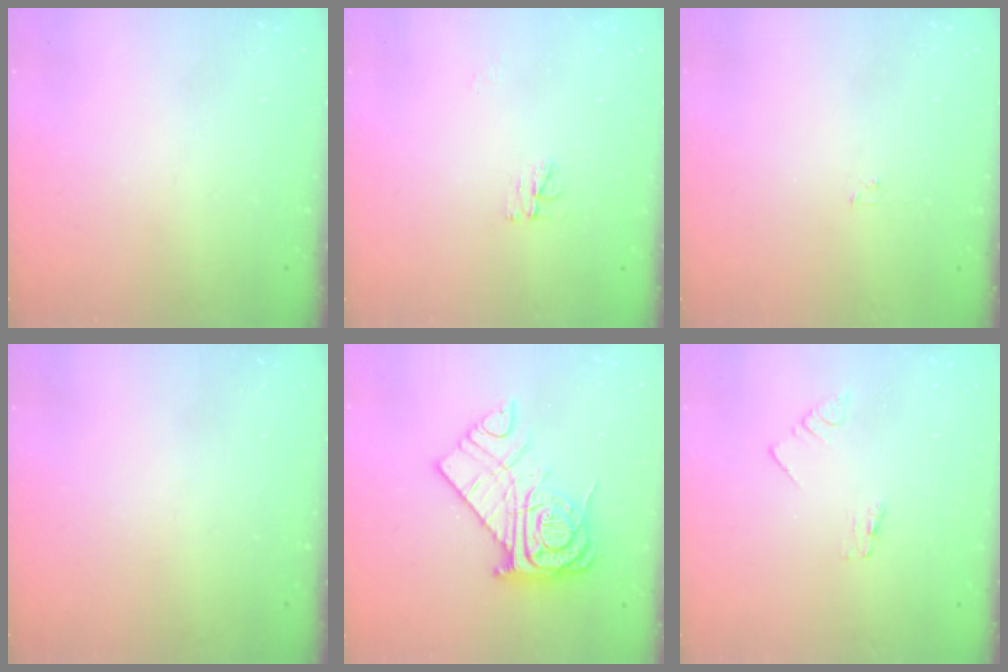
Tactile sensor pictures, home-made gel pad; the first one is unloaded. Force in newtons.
{"total": 3.9, "press": 3.9, "slide": 0.2}
{"total": 1.2, "press": 1.2, "slide": 0.2}
{"total": 0.0}
{"total": 16.8, "press": 16.7, "slide": 1.7}
{"total": 0.0}